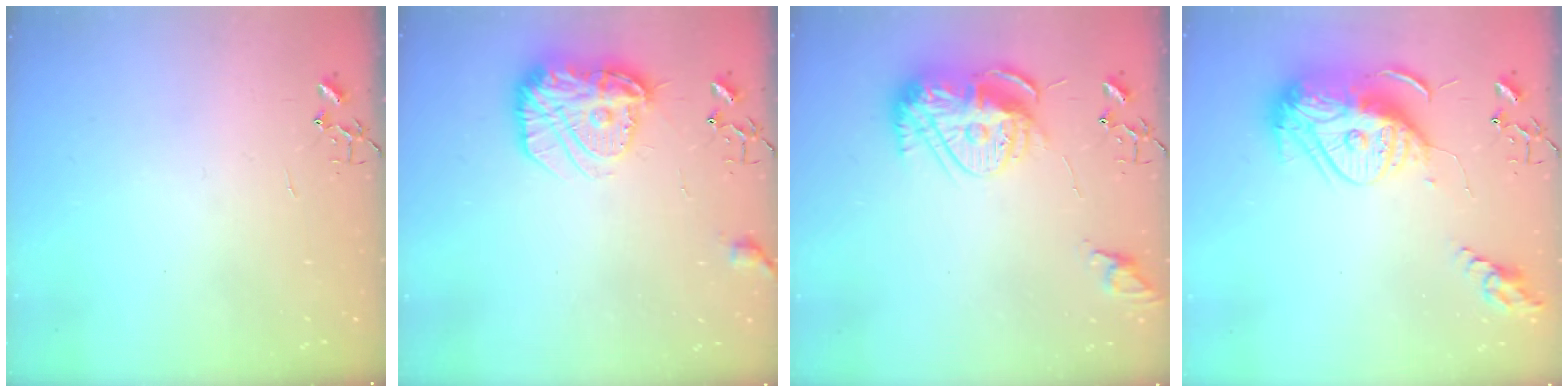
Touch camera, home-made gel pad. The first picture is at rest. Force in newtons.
{"total": 16.1, "press": 16.0, "slide": 1.5}
{"total": 13.7, "press": 13.6, "slide": 1.1}
{"total": 17.7, "press": 17.6, "slide": 1.6}